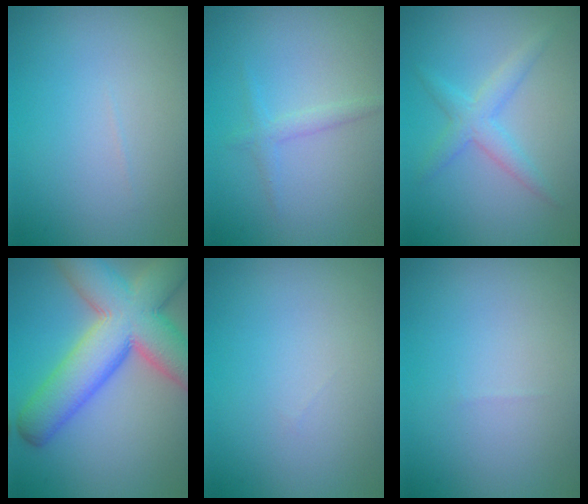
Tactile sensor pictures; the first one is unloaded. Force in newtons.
{"total": 1.4, "press": 1.4, "slide": 0.1}
{"total": 2.6, "press": 2.6, "slide": 0.0}
{"total": 12.0, "press": 12.0, "slide": 0.7}
{"total": 0.0}
{"total": 0.0}